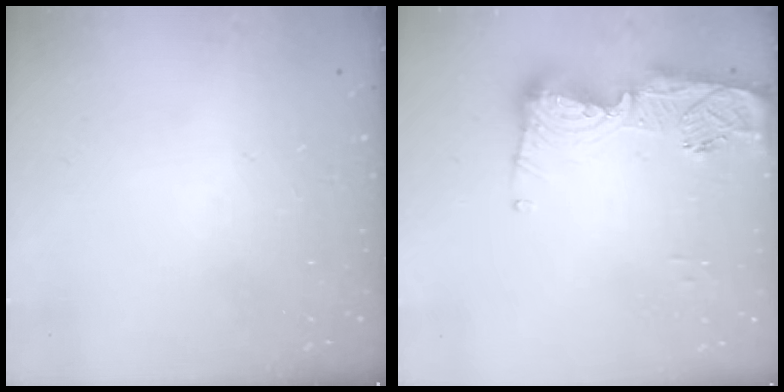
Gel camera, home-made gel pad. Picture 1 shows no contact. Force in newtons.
{"total": 14.0, "press": 13.9, "slide": 1.5}